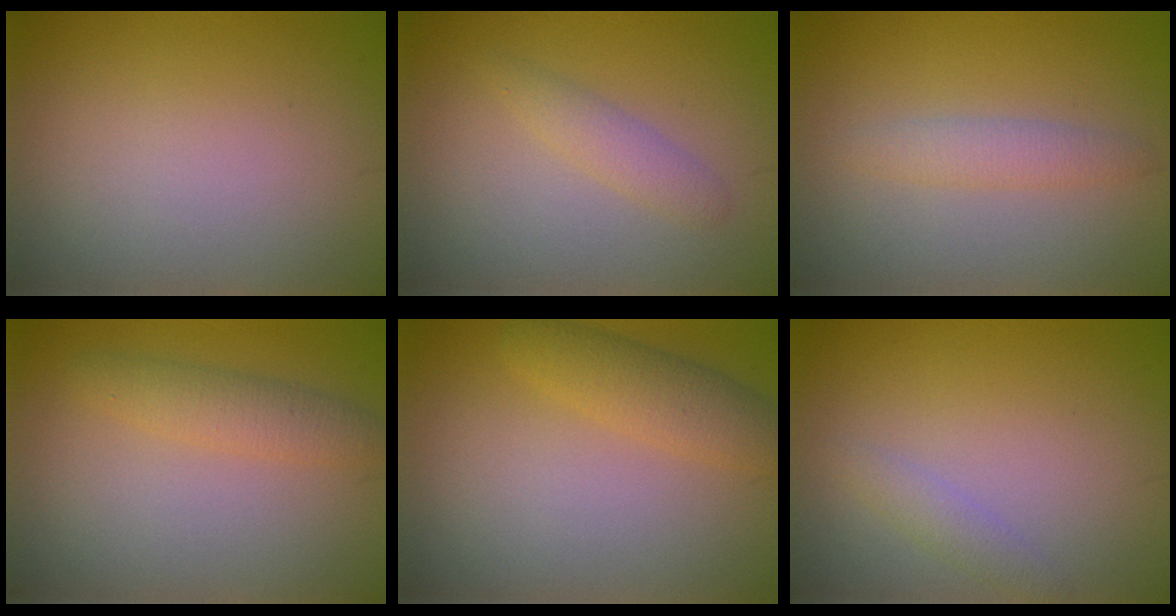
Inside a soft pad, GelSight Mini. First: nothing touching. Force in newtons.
{"total": 1.7, "press": 1.7, "slide": 0.1}
{"total": 1.9, "press": 1.9, "slide": 0.1}
{"total": 2.4, "press": 2.4, "slide": 0.1}
{"total": 3.2, "press": 3.2, "slide": 0.1}
{"total": 1.4, "press": 1.4, "slide": 0.0}